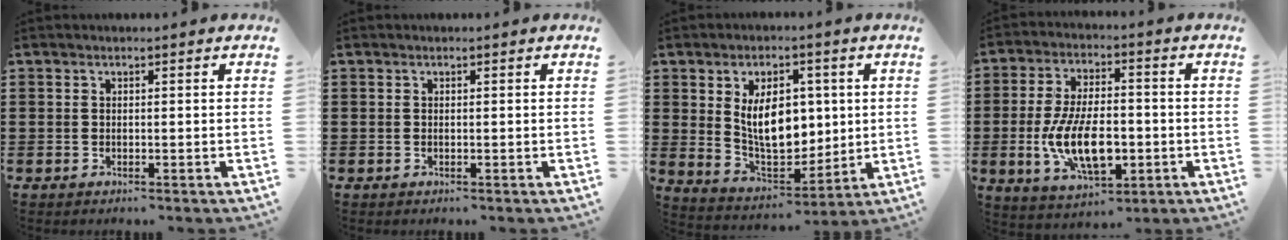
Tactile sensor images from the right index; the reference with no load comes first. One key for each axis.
{"total": 0.0}
{"total": 10.7, "fx": 2.2, "fy": 6.5, "fz": 8.2, "tx": -0.144, "ty": 0.004, "tz": 0.038}
{"total": 11.1, "fx": -2.5, "fy": 5.5, "fz": 9.3, "tx": -0.195, "ty": -0.008, "tz": -0.047}